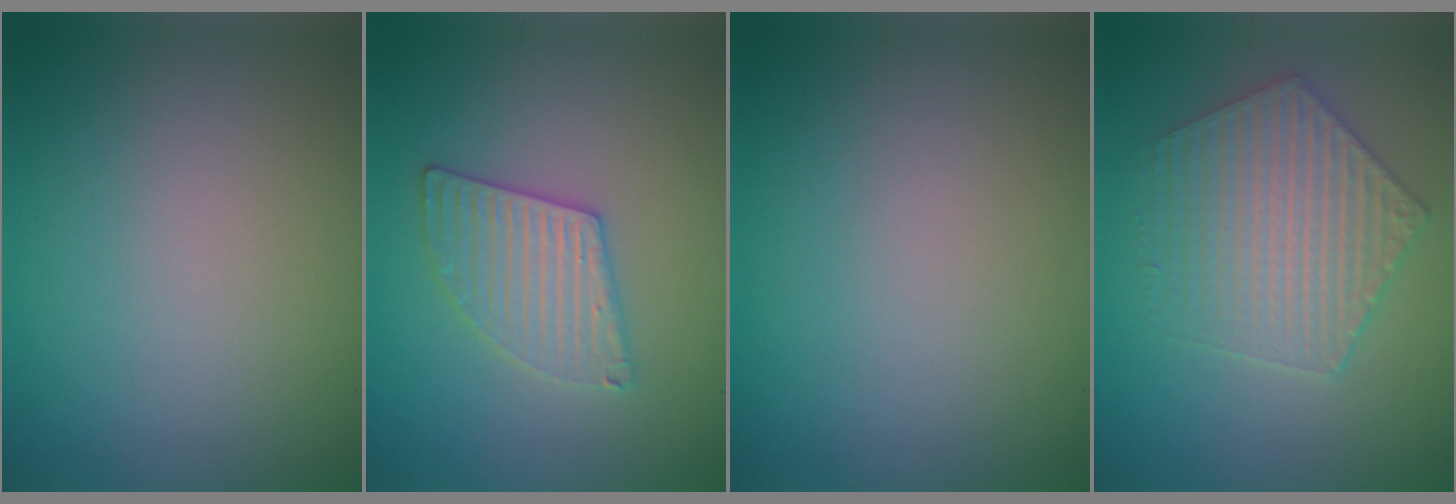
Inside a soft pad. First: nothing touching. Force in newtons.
{"total": 3.2, "press": 3.2, "slide": 0.3}
{"total": 0.0}
{"total": 5.0, "press": 4.3, "slide": 2.6}